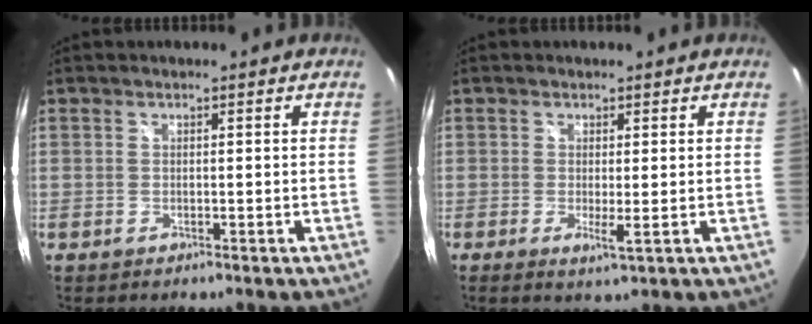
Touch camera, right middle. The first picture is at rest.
{"total": 2.4, "force": [-0.3, -0.1, 2.4], "torque": [-0.045, -0.008, -0.005]}